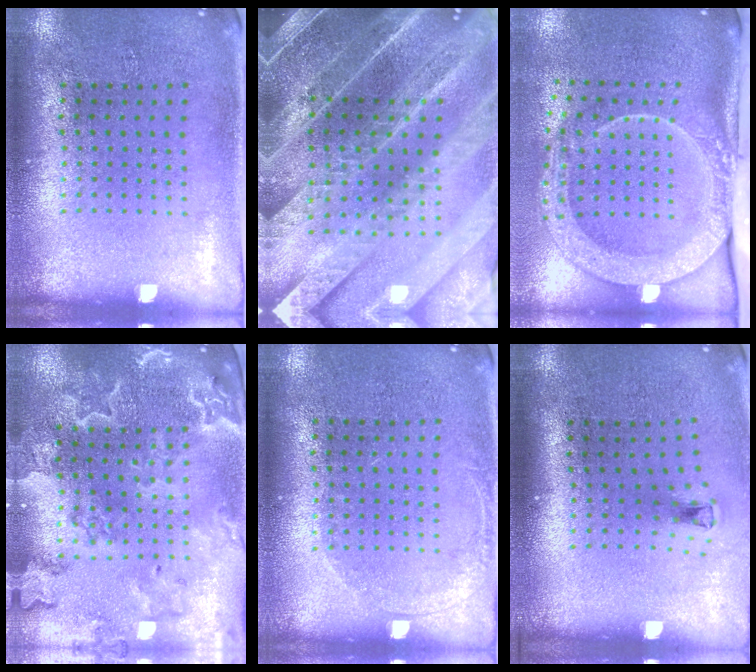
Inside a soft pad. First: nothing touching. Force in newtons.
{"total": 5.4, "press": 4.6, "slide": 2.9}
{"total": 2.8, "press": 2.0, "slide": 1.9}
{"total": 3.3, "press": 3.0, "slide": 1.5}
{"total": 0.9, "press": 0.8, "slide": 0.2}
{"total": 0.7, "press": 0.4, "slide": 0.6}